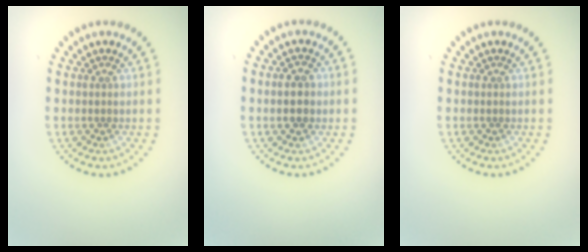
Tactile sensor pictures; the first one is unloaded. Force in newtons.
{"total": 2.1, "press": 2.1, "slide": 0.1}
{"total": 0.0}